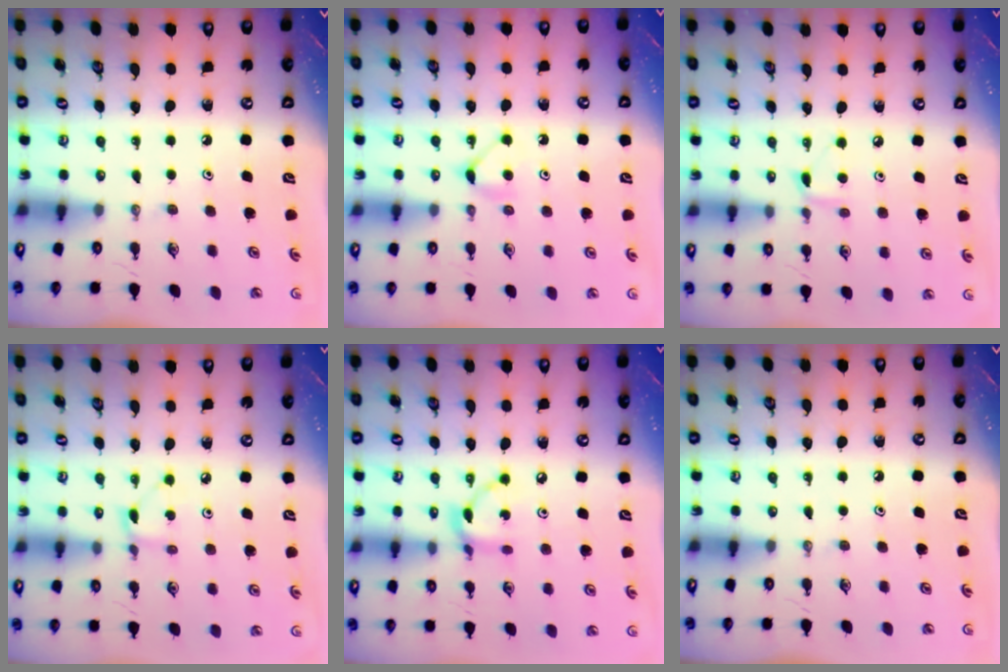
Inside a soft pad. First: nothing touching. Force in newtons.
{"total": 4.3, "press": 4.3, "slide": 0.6}
{"total": 6.5, "press": 6.4, "slide": 0.8}
{"total": 2.8, "press": 2.8, "slide": 0.3}
{"total": 7.9, "press": 7.9, "slide": 0.4}
{"total": 0.0}